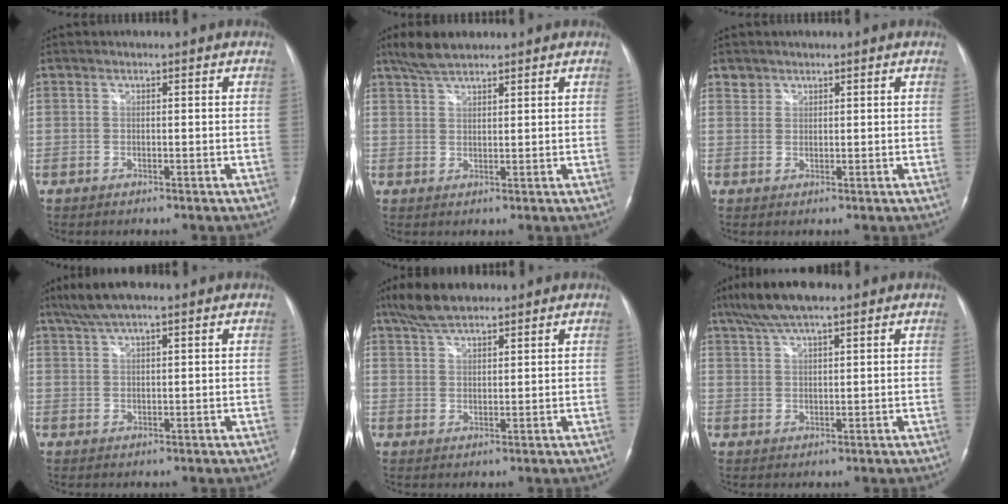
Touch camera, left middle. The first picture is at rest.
{"total": 4.7, "force": [3.9, 1.2, 2.3], "torque": [-0.058, 0.007, 0.075]}
{"total": 1.5, "force": [1.1, 0.9, -0.2], "torque": [0.012, 0.005, 0.014]}
{"total": 5.9, "force": [4.4, 0.9, 3.9], "torque": [-0.081, 0.022, 0.078]}
{"total": 6.6, "force": [5.3, 2.0, 3.5], "torque": [-0.074, 0.013, 0.098]}
{"total": 8.0, "force": [5.9, 1.5, 5.2], "torque": [-0.103, 0.022, 0.101]}